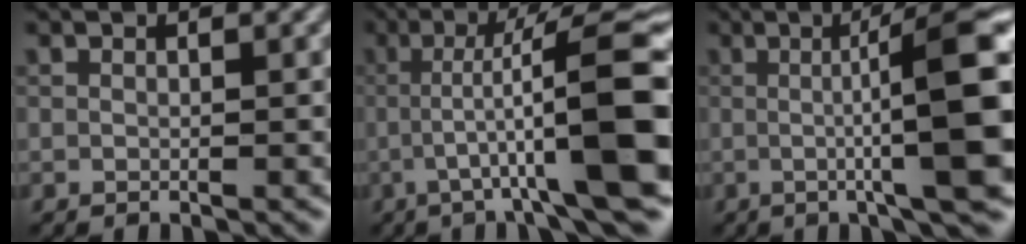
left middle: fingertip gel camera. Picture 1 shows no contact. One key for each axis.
{"total": 12.4, "fx": -1.4, "fy": 2.3, "fz": 12.1, "tx": -0.168, "ty": 0.013, "tz": -0.027}
{"total": 12.5, "fx": 0.2, "fy": 2.5, "fz": 12.3, "tx": -0.149, "ty": 0.000, "tz": -0.002}